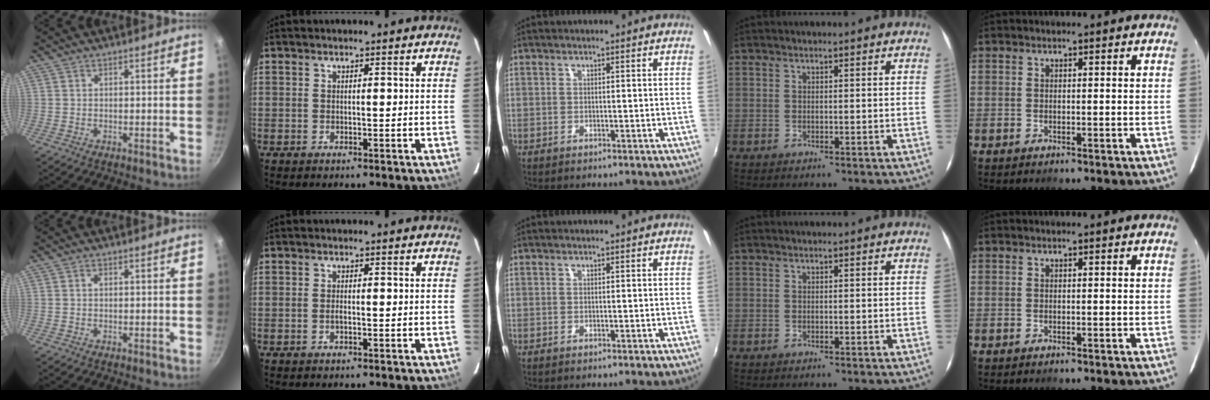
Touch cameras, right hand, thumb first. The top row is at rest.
{"thumb": {"total": 0.6, "force": [0.1, 0.5, 0.4], "torque": [-0.005, 0.004, 0.002]}, "index": {"total": 0.6, "force": [-0.3, 0.2, 0.5], "torque": [-0.010, -0.001, -0.005]}}